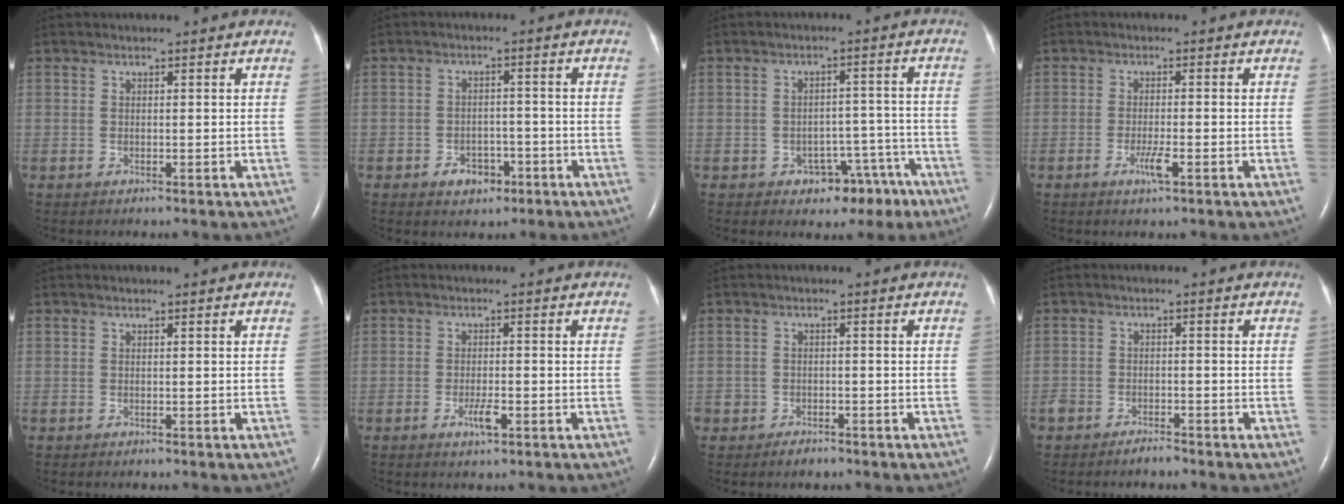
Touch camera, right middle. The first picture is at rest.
{"total": 3.9, "force": [-2.2, 2.7, 1.8], "torque": [-0.025, 0.006, -0.026]}
{"total": 7.0, "force": [-4.4, 4.5, 3.1], "torque": [-0.023, 0.031, -0.053]}
{"total": 2.7, "force": [-1.3, 0.1, 2.4], "torque": [-0.048, -0.004, -0.024]}
{"total": 0.0}
{"total": 2.7, "force": [-1.3, 0.5, 2.3], "torque": [-0.045, -0.002, -0.021]}
{"total": 2.4, "force": [-1.8, 1.5, 0.6], "torque": [-0.012, 0.003, -0.024]}
{"total": 2.6, "force": [-2.3, 1.0, 0.8], "torque": [-0.016, 0.000, -0.038]}